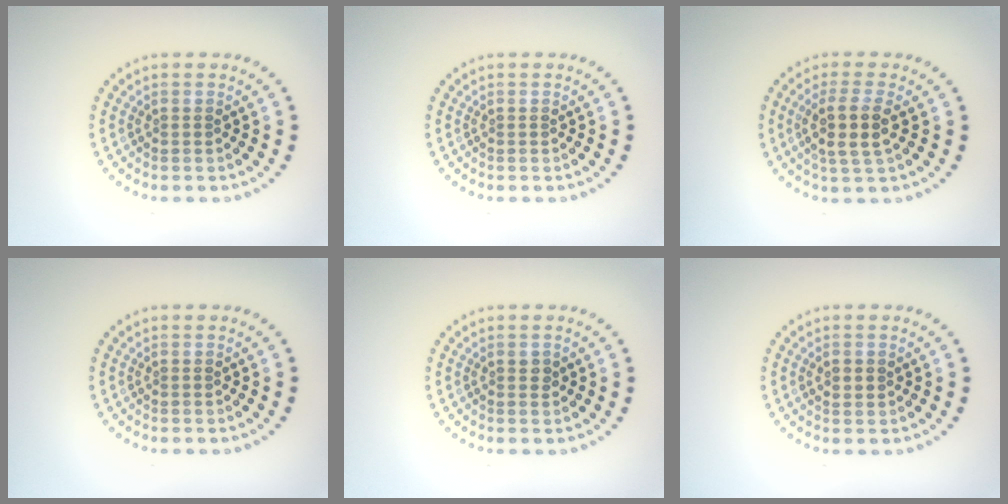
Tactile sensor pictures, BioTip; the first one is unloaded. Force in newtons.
{"total": 0.0}
{"total": 3.2, "press": 2.8, "slide": 1.5}
{"total": 0.0}
{"total": 0.8, "press": 0.8, "slide": 0.2}
{"total": 1.5, "press": 1.5, "slide": 0.1}